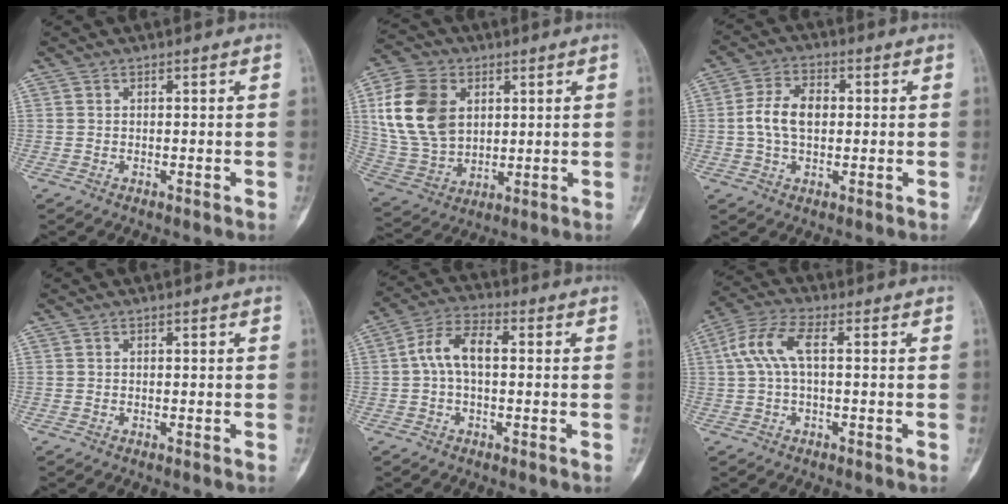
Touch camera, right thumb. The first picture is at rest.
{"total": 16.5, "force": [4.2, 11.8, 10.8], "torque": [-0.199, -0.006, 0.087]}
{"total": 7.8, "force": [0.3, 4.9, 6.1], "torque": [-0.111, 0.016, 0.001]}
{"total": 0.0}
{"total": 7.7, "force": [0.4, 4.1, 6.6], "torque": [-0.124, 0.029, 0.000]}
{"total": 7.5, "force": [1.0, 3.0, 6.8], "torque": [-0.163, 0.028, 0.016]}